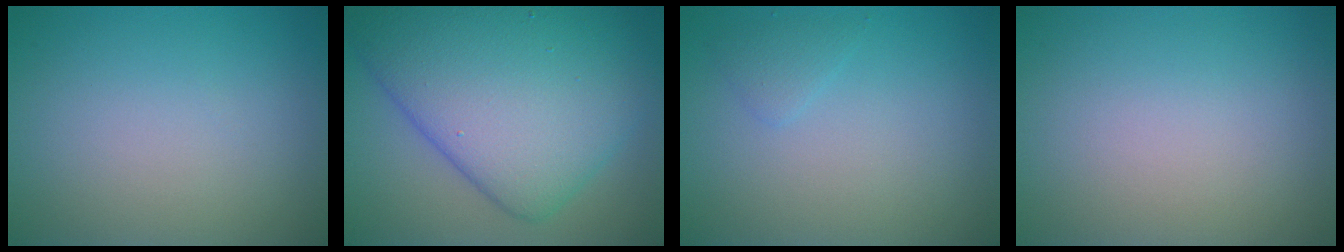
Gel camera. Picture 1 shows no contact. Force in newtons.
{"total": 11.8, "press": 11.8, "slide": 0.4}
{"total": 1.0, "press": 1.0, "slide": 0.1}
{"total": 0.0}